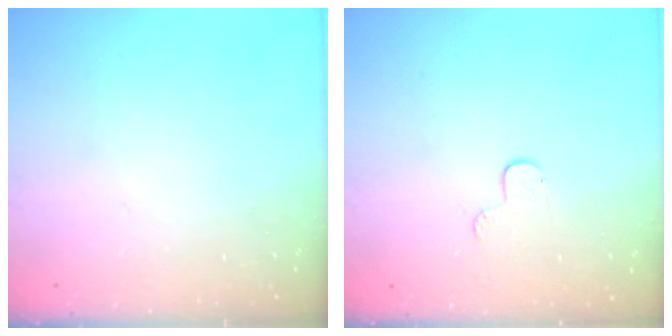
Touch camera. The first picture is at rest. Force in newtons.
{"total": 3.5, "press": 3.5, "slide": 0.4}